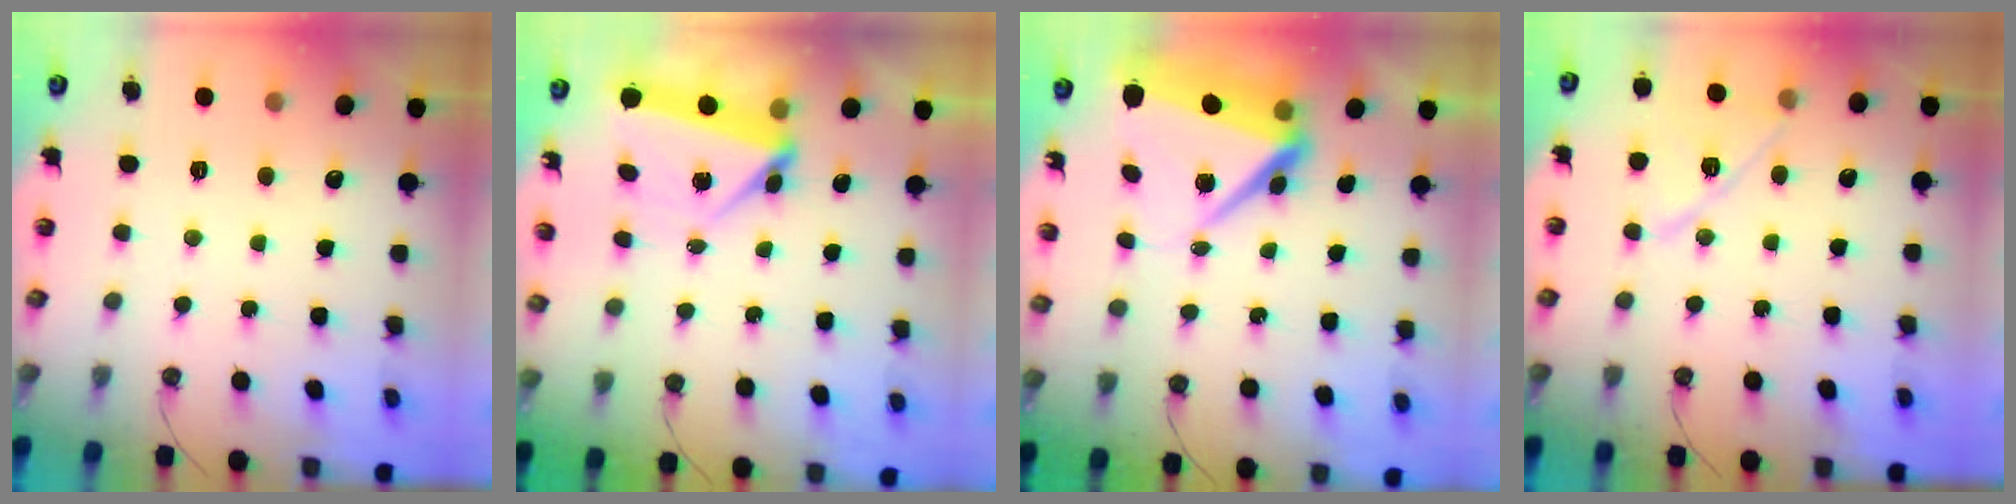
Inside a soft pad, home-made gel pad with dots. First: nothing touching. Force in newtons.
{"total": 7.3, "press": 4.7, "slide": 5.6}
{"total": 10.5, "press": 10.5, "slide": 0.8}
{"total": 12.1, "press": 12.1, "slide": 0.6}